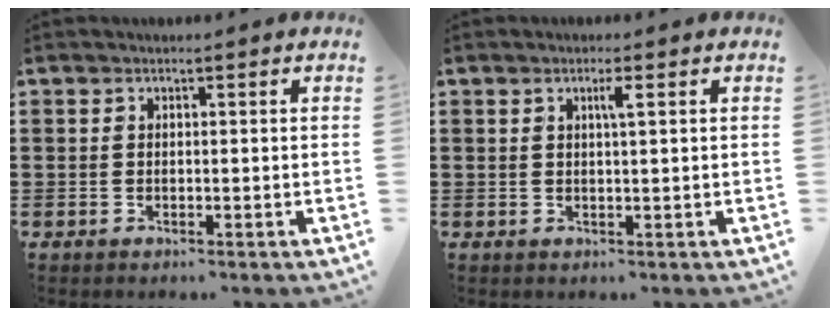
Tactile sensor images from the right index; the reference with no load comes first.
{"total": 1.8, "force": [0.7, 0.0, 1.6], "torque": [-0.032, 0.000, 0.010]}